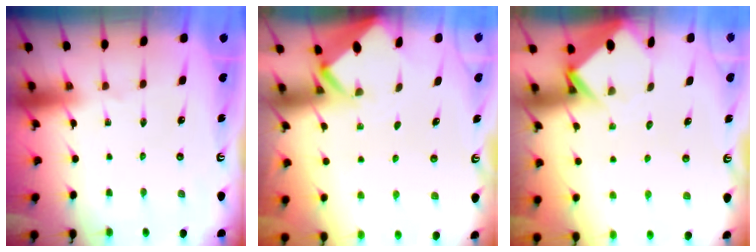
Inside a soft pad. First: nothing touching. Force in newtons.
{"total": 2.1, "press": 2.1, "slide": 0.0}
{"total": 3.8, "press": 3.8, "slide": 0.2}